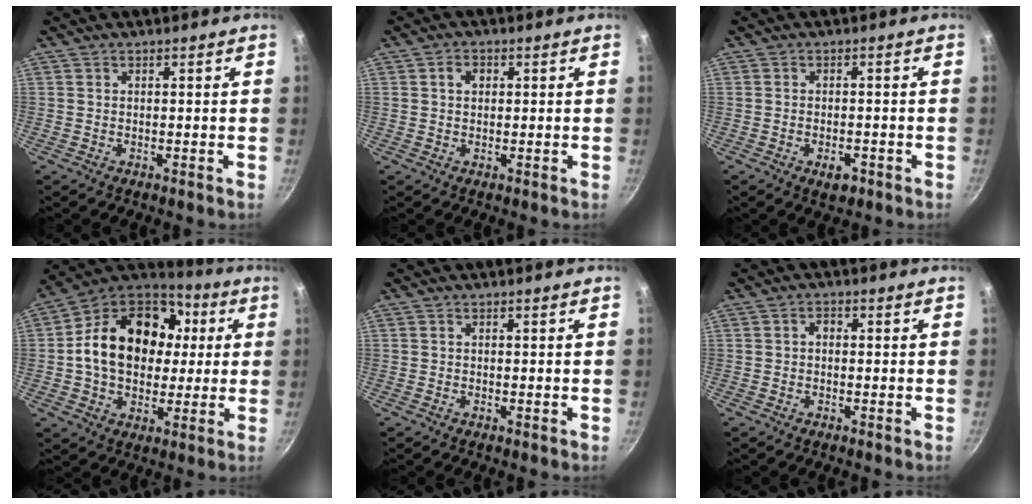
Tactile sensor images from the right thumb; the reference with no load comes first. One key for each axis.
{"total": 2.6, "fx": 0.6, "fy": 2.0, "fz": 1.5, "tx": -0.016, "ty": 0.004, "tz": 0.007}
{"total": 3.4, "fx": -1.7, "fy": 1.8, "fz": 2.3, "tx": -0.031, "ty": 0.008, "tz": -0.023}
{"total": 22.1, "fx": 2.6, "fy": 16.5, "fz": 14.5, "tx": -0.228, "ty": 0.029, "tz": 0.036}
{"total": 0.0}
{"total": 1.5, "fx": -0.1, "fy": 1.2, "fz": 1.0, "tx": -0.014, "ty": 0.009, "tz": -0.003}